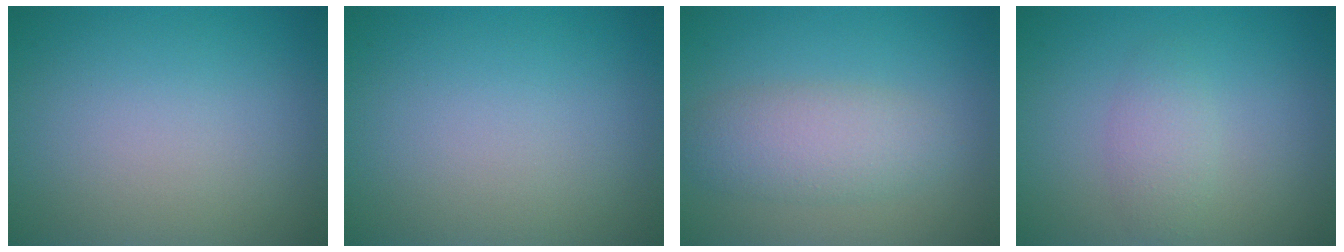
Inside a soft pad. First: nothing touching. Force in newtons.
{"total": 0.0}
{"total": 3.8, "press": 3.7, "slide": 0.2}
{"total": 1.8, "press": 1.8, "slide": 0.1}